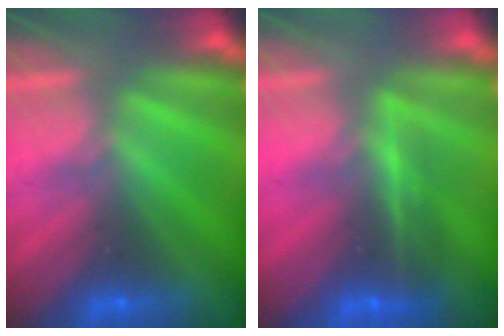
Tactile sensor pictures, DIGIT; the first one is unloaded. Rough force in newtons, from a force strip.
{"total": 1.7}